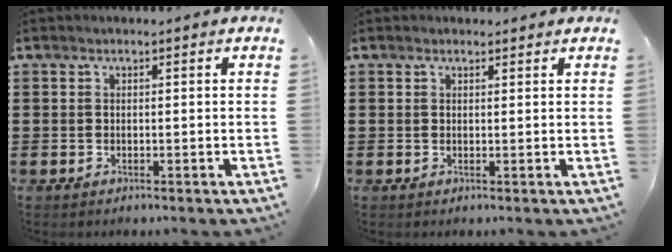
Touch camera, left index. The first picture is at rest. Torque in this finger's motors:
{"motor_torque": [2.13, 0.01, -0.02, 0.01]}